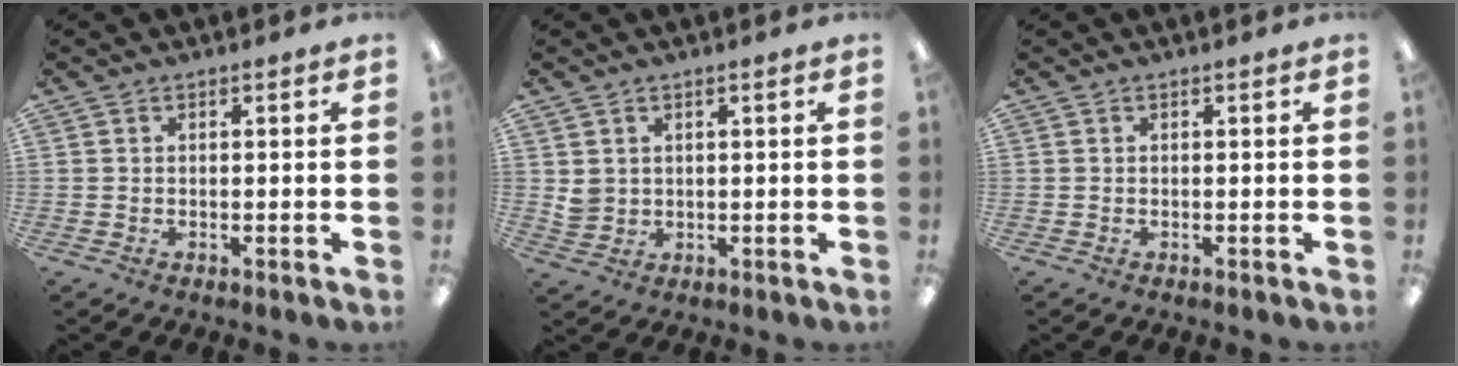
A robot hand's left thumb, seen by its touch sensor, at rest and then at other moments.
{"total": 3.0, "force": [1.1, 2.7, 0.5], "torque": [-0.009, -0.002, 0.022]}
{"total": 0.0}